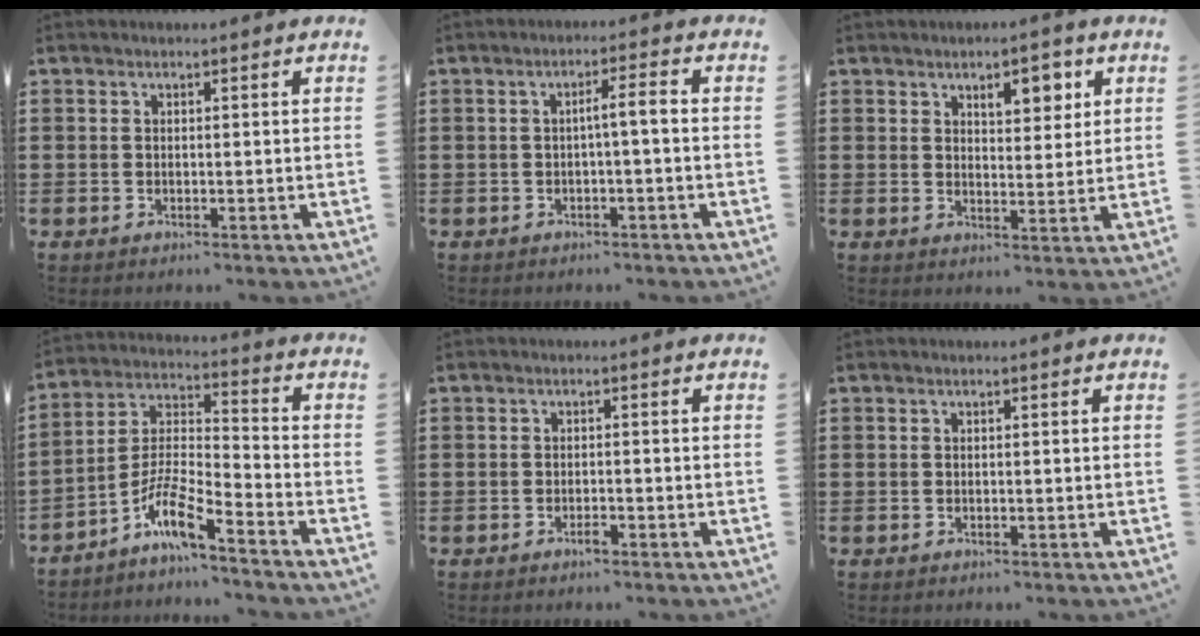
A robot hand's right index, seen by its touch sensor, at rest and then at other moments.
{"total": 2.7, "force": [-0.6, 0.0, 2.7], "torque": [-0.048, 0.000, -0.014]}
{"total": 5.0, "force": [2.7, 2.2, 3.6], "torque": [-0.045, -0.004, 0.040]}
{"total": 8.2, "force": [-6.2, 1.1, 5.3], "torque": [-0.122, -0.011, -0.123]}
{"total": 1.3, "force": [-0.9, 0.4, 0.9], "torque": [-0.020, -0.003, -0.016]}
{"total": 0.0}